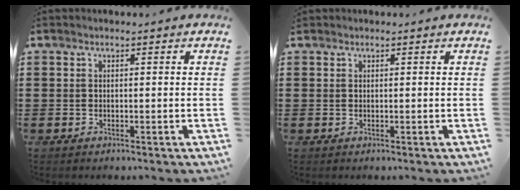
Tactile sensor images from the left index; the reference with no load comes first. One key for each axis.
{"total": 0.0}